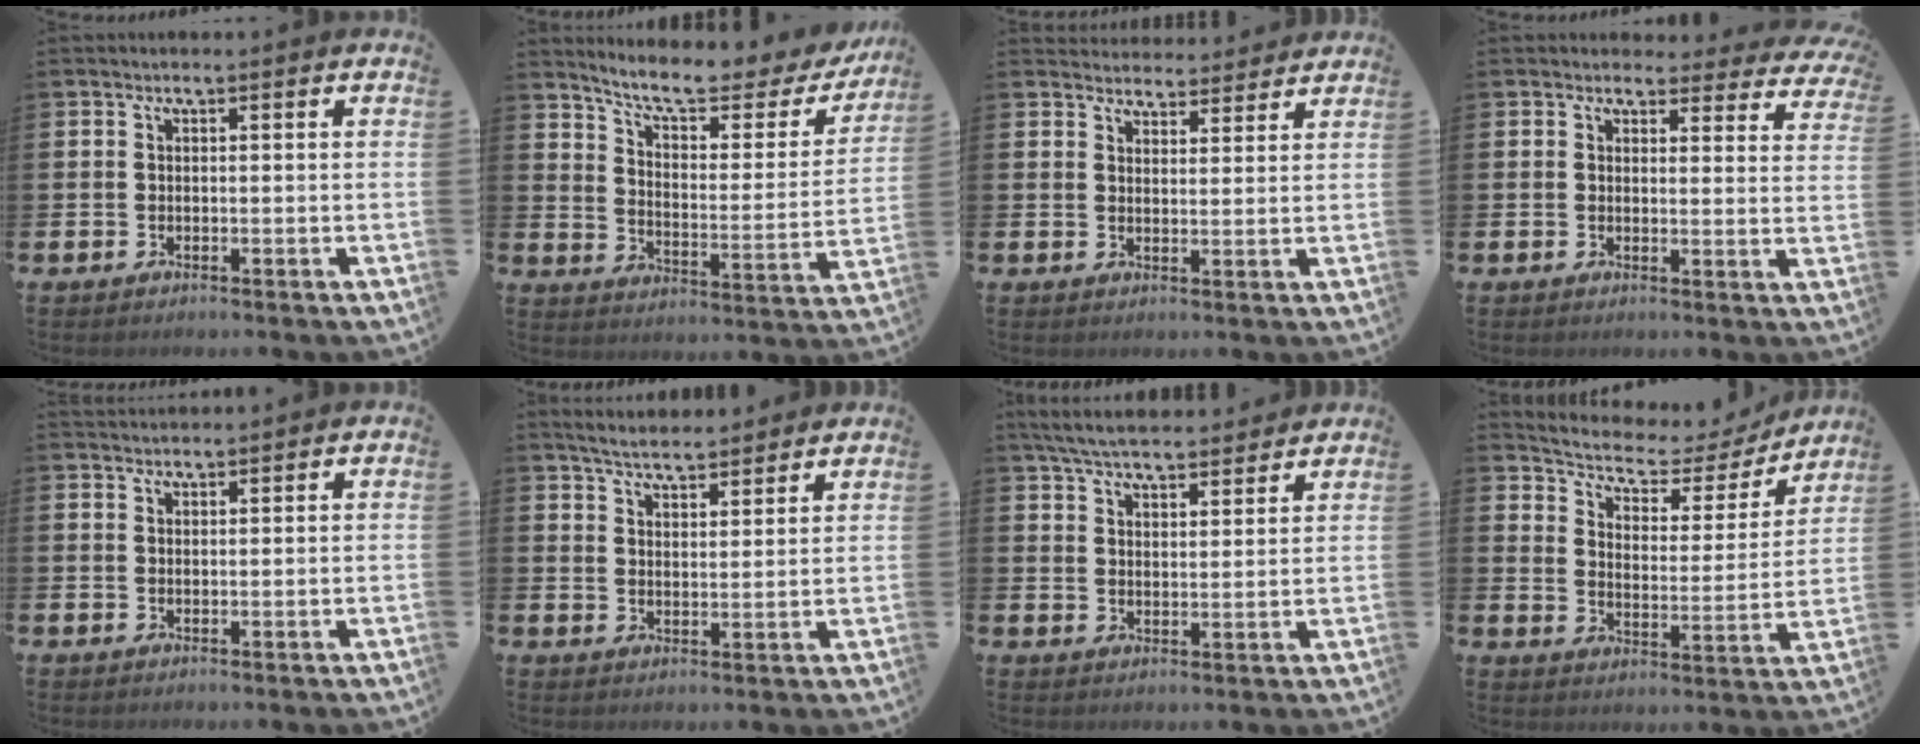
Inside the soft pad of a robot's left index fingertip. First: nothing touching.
{"total": 8.1, "force": [7.0, 1.9, 3.7], "torque": [-0.100, -0.043, 0.115]}
{"total": 3.9, "force": [3.8, 0.9, -0.2], "torque": [-0.003, -0.019, 0.069]}
{"total": 3.1, "force": [2.8, 1.3, 0.1], "torque": [0.005, -0.022, 0.043]}
{"total": 1.8, "force": [1.8, 0.2, 0.0], "torque": [0.000, -0.005, 0.033]}
{"total": 5.0, "force": [5.0, 0.5, 0.5], "torque": [-0.033, -0.022, 0.090]}
{"total": 6.0, "force": [5.9, 0.7, 1.2], "torque": [-0.048, -0.027, 0.106]}
{"total": 5.7, "force": [5.1, 2.2, 1.6], "torque": [-0.057, -0.039, 0.078]}